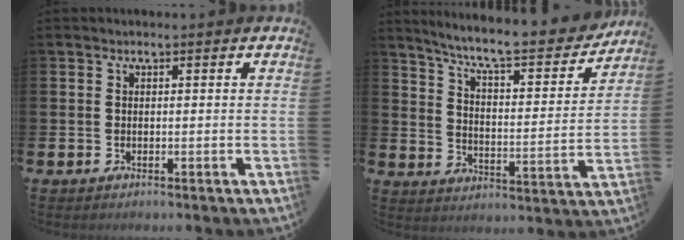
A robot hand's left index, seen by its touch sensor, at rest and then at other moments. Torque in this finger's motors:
{"motor_torque": [0.91, -1.23, 0.60, 0.21]}